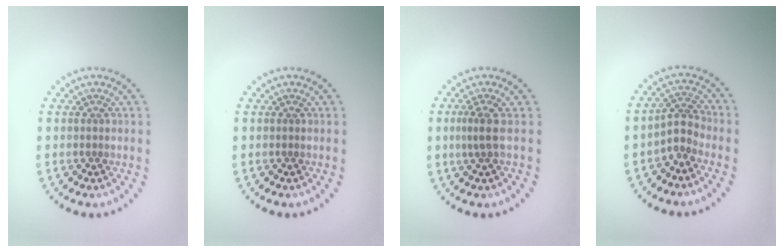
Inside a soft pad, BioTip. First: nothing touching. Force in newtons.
{"total": 0.0}
{"total": 1.8, "press": 1.3, "slide": 1.3}
{"total": 2.3, "press": 1.6, "slide": 1.6}